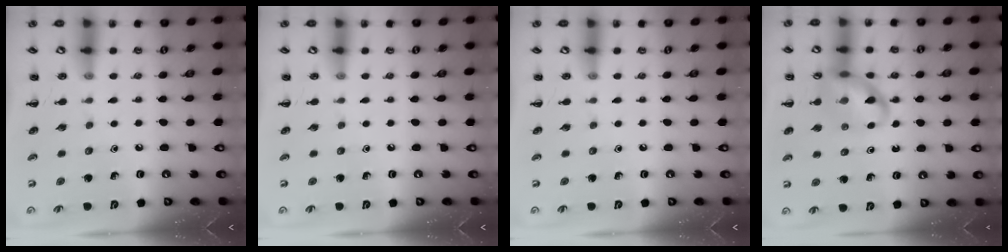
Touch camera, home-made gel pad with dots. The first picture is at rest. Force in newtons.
{"total": 0.0}
{"total": 0.0}
{"total": 12.6, "press": 12.4, "slide": 1.9}